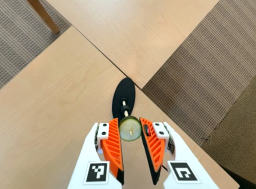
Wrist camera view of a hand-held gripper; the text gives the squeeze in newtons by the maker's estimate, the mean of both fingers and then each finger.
{"total": 8.2, "left": 8.4, "right": 8.1}